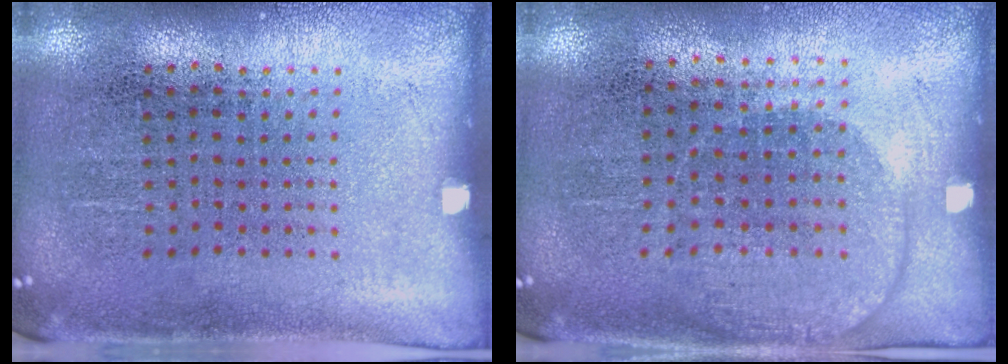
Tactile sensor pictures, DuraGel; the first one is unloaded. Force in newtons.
{"total": 1.4, "press": 1.2, "slide": 0.6}